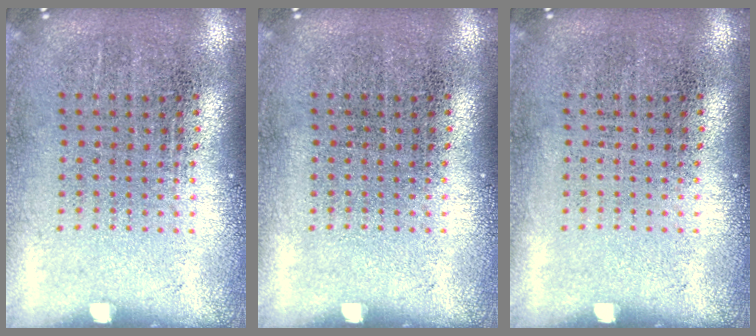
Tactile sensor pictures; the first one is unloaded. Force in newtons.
{"total": 0.0}
{"total": 0.0}